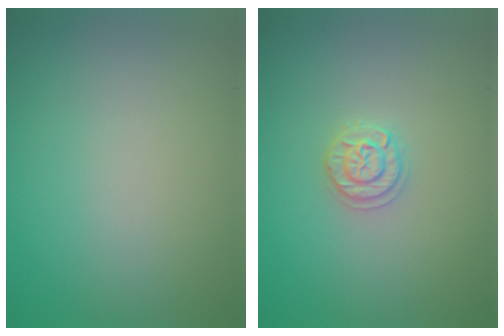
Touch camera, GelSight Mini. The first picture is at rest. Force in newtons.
{"total": 1.7, "press": 1.7, "slide": 0.2}